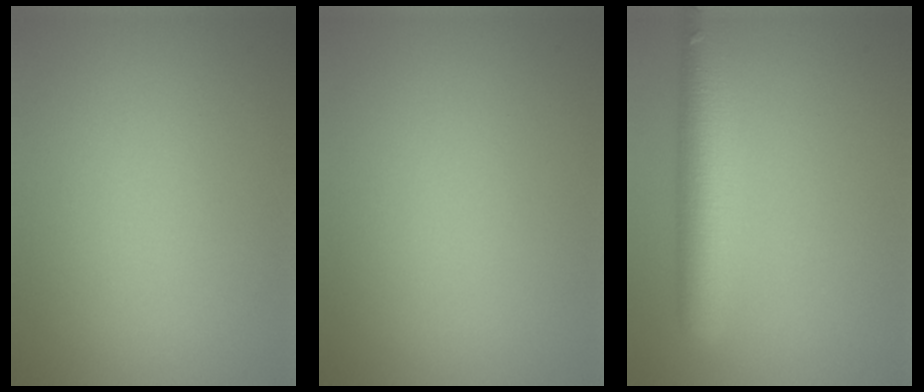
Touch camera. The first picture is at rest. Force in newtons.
{"total": 0.0}
{"total": 6.1, "press": 6.1, "slide": 0.5}